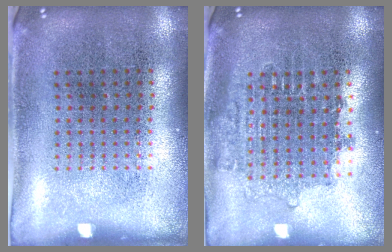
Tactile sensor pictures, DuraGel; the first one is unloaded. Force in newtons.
{"total": 1.6, "press": 1.3, "slide": 0.9}